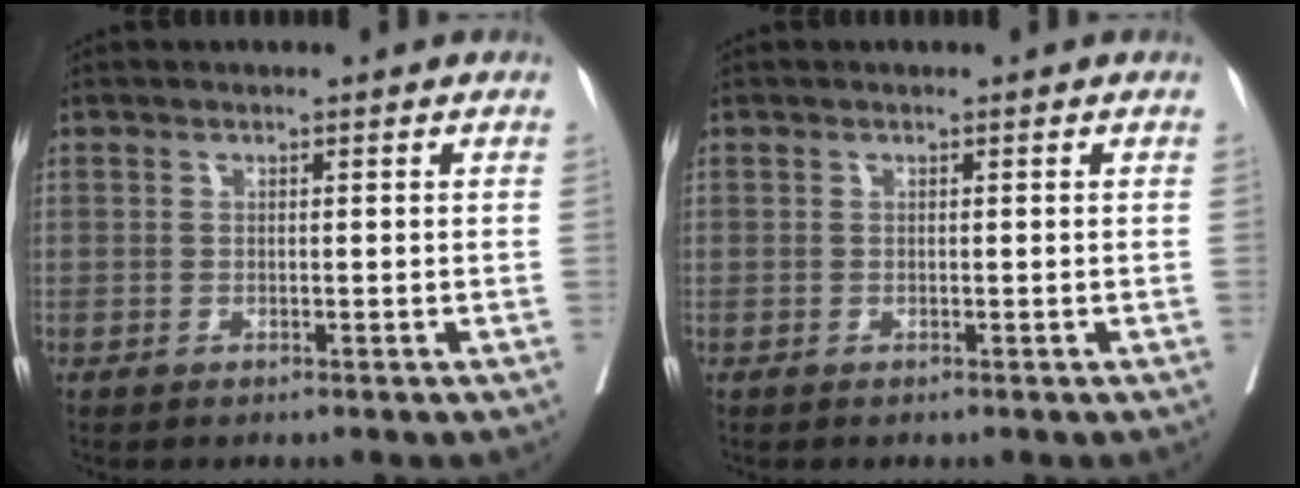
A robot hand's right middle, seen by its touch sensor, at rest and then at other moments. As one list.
[{"total": 0.0}]